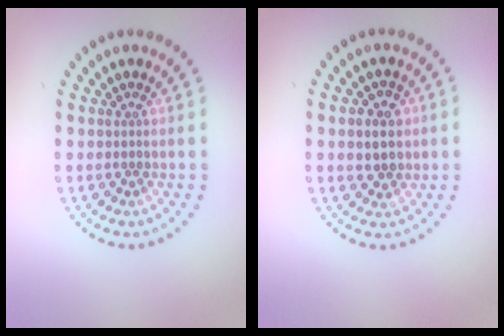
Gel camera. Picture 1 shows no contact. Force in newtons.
{"total": 2.8, "press": 2.8, "slide": 0.6}